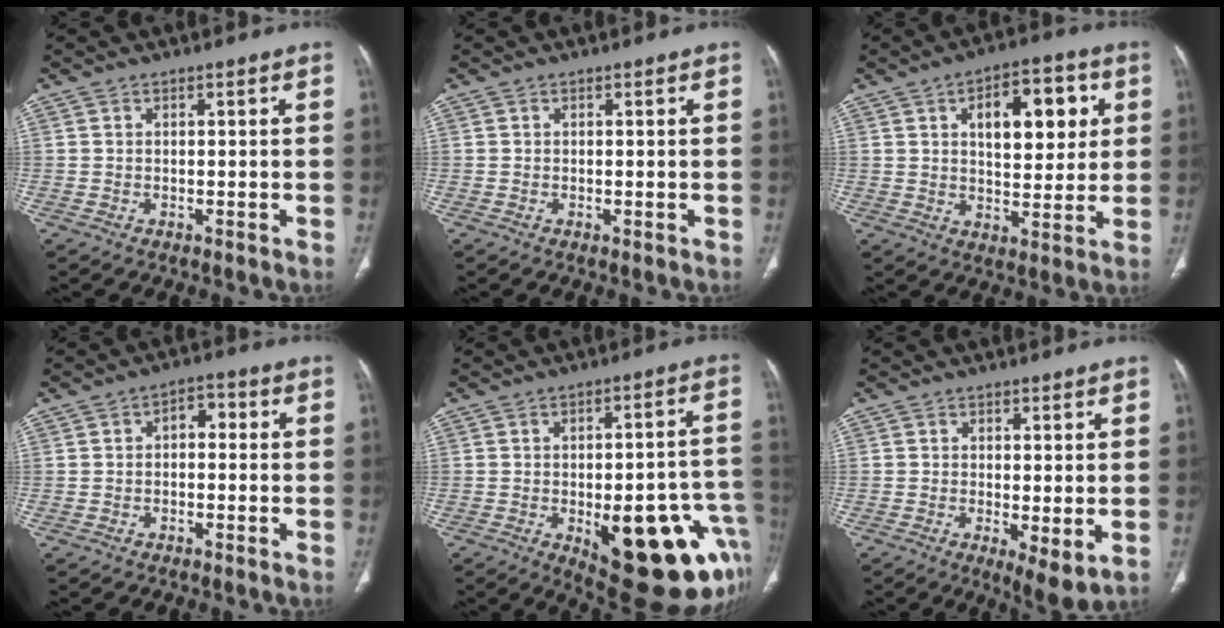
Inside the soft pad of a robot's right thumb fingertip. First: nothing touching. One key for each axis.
{"total": 0.0}
{"total": 13.7, "fx": 4.2, "fy": 7.0, "fz": 11.0, "tx": -0.118, "ty": -0.002, "tz": 0.063}
{"total": 3.7, "fx": 0.1, "fy": 2.4, "fz": 2.8, "tx": -0.027, "ty": 0.016, "tz": -0.009}
{"total": 24.8, "fx": -9.0, "fy": 10.0, "fz": 20.9, "tx": -0.181, "ty": 0.027, "tz": -0.097}
{"total": 5.8, "fx": -1.0, "fy": 1.9, "fz": 5.4, "tx": -0.087, "ty": -0.024, "tz": -0.015}